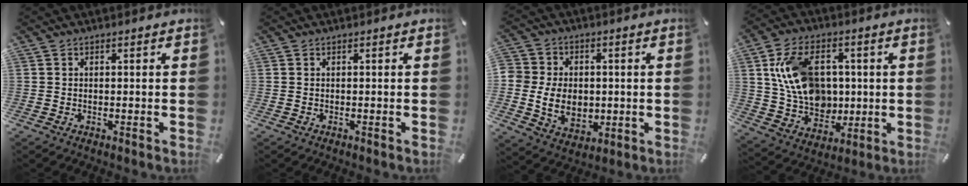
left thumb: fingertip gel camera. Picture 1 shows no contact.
{"total": 0.0}
{"total": 10.2, "force": [-0.5, 8.6, 5.5], "torque": [-0.118, 0.005, -0.009]}
{"total": 15.9, "force": [2.8, 12.0, 10.0], "torque": [-0.207, 0.010, 0.059]}